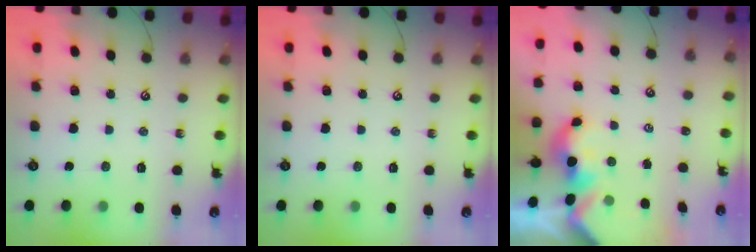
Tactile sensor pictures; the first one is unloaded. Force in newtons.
{"total": 0.0}
{"total": 2.9, "press": 2.8, "slide": 0.6}